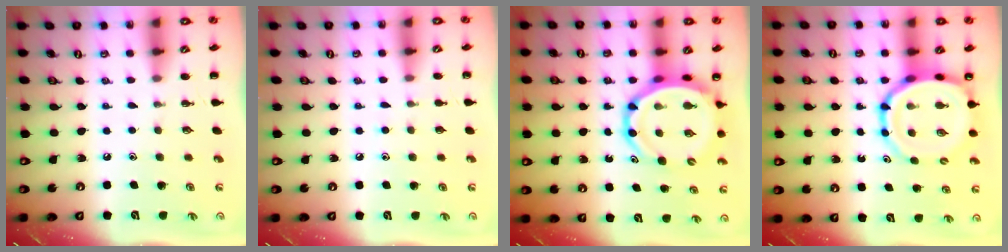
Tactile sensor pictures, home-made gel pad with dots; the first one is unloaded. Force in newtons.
{"total": 5.3, "press": 5.0, "slide": 1.7}
{"total": 11.6, "press": 11.1, "slide": 3.5}
{"total": 11.8, "press": 11.4, "slide": 3.0}